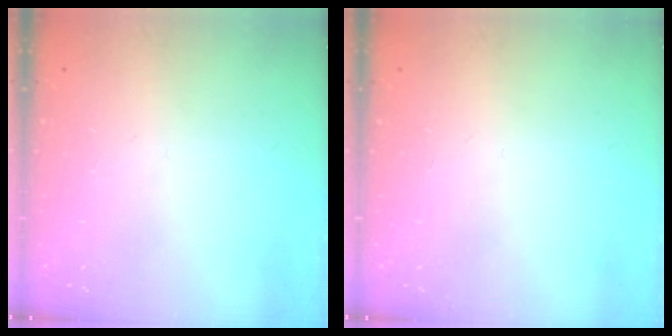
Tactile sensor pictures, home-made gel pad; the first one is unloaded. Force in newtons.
{"total": 0.0}